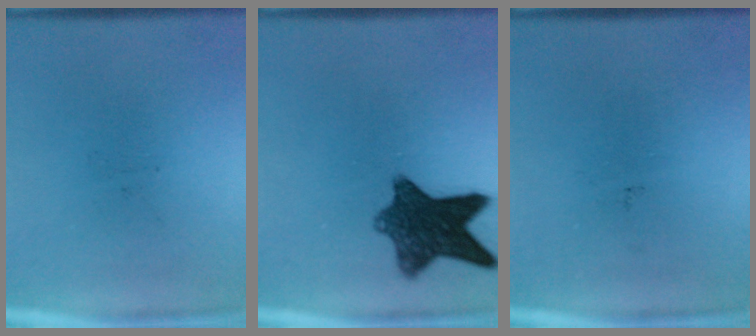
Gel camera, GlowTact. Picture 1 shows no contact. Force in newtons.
{"total": 10.3}
{"total": 0.0}